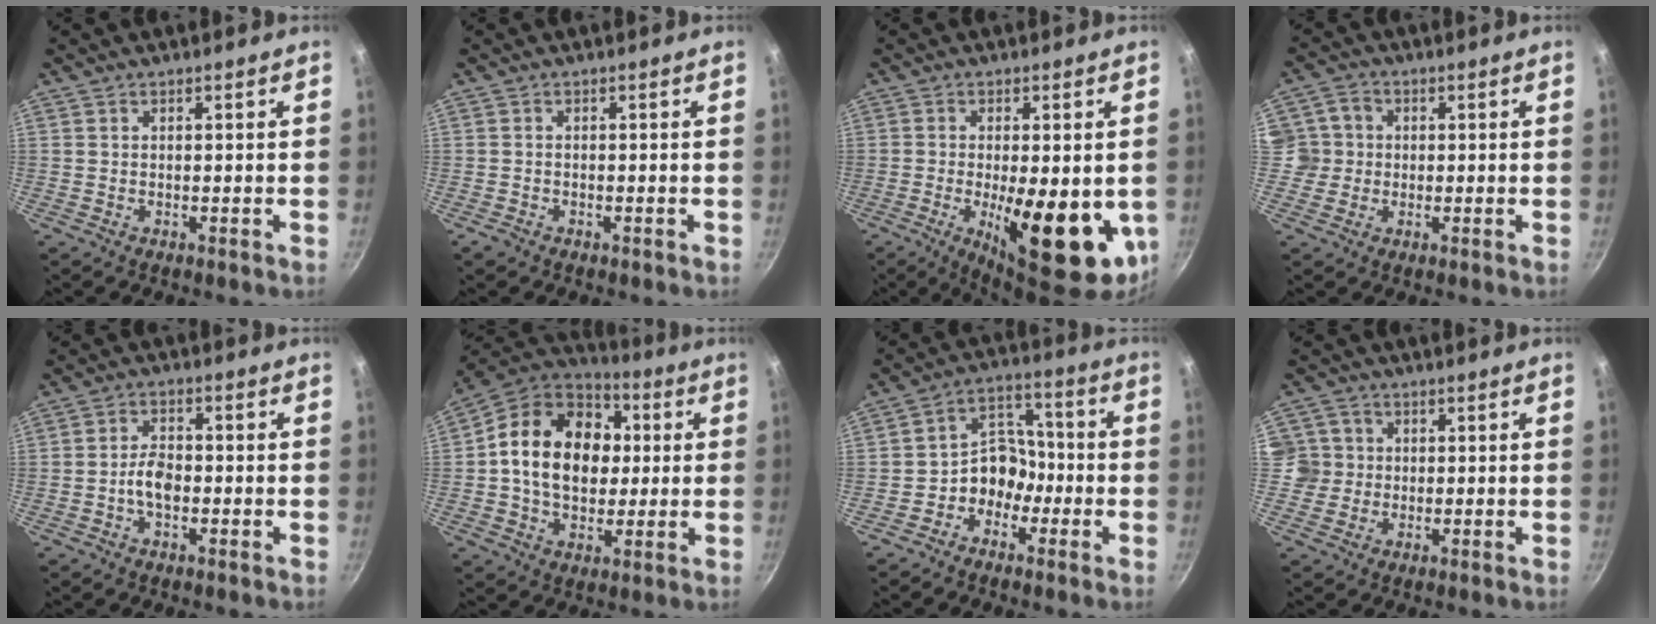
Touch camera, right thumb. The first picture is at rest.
{"total": 1.4, "force": [-0.9, 0.9, 0.5], "torque": [-0.018, 0.007, -0.015]}
{"total": 17.8, "force": [-3.5, 6.5, 16.1], "torque": [-0.218, -0.011, -0.039]}
{"total": 5.8, "force": [0.2, 5.6, 1.5], "torque": [0.014, 0.005, -0.008]}
{"total": 4.7, "force": [-1.4, 2.8, 3.5], "torque": [-0.057, 0.024, -0.029]}
{"total": 20.9, "force": [2.3, 15.6, 13.7], "torque": [-0.209, 0.023, 0.026]}
{"total": 8.3, "force": [-3.4, 6.6, 3.8], "torque": [-0.014, 0.054, -0.071]}
{"total": 5.5, "force": [0.3, 5.3, 1.1], "torque": [0.023, 0.006, -0.002]}